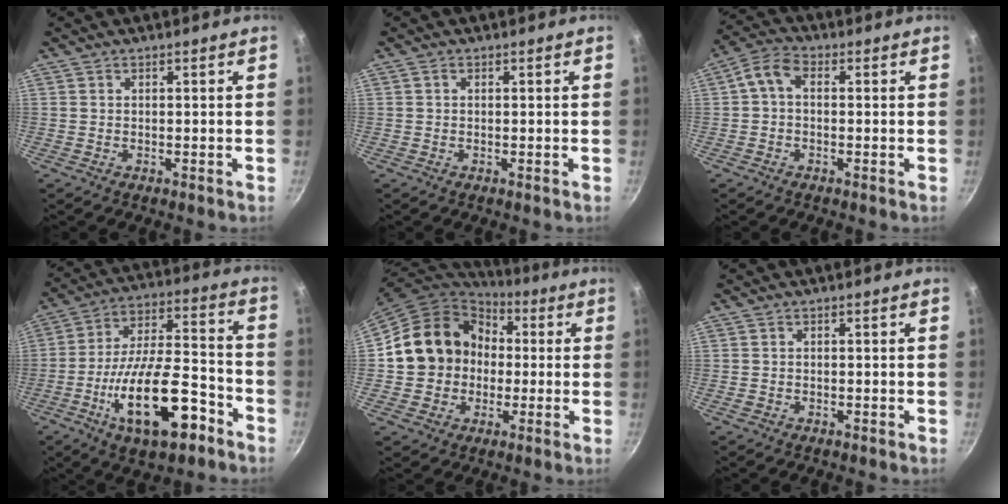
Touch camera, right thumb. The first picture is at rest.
{"total": 0.7, "force": [0.2, 0.5, 0.5], "torque": [-0.009, 0.003, 0.003]}
{"total": 4.9, "force": [0.2, 3.2, 3.6], "torque": [-0.080, 0.020, -0.010]}
{"total": 20.3, "force": [-9.1, 8.2, 16.2], "torque": [-0.250, 0.053, -0.149]}
{"total": 16.2, "force": [0.6, 14.5, 7.4], "torque": [-0.094, 0.037, 0.003]}
{"total": 0.6, "force": [-0.3, 0.5, 0.2], "torque": [-0.006, 0.002, -0.004]}